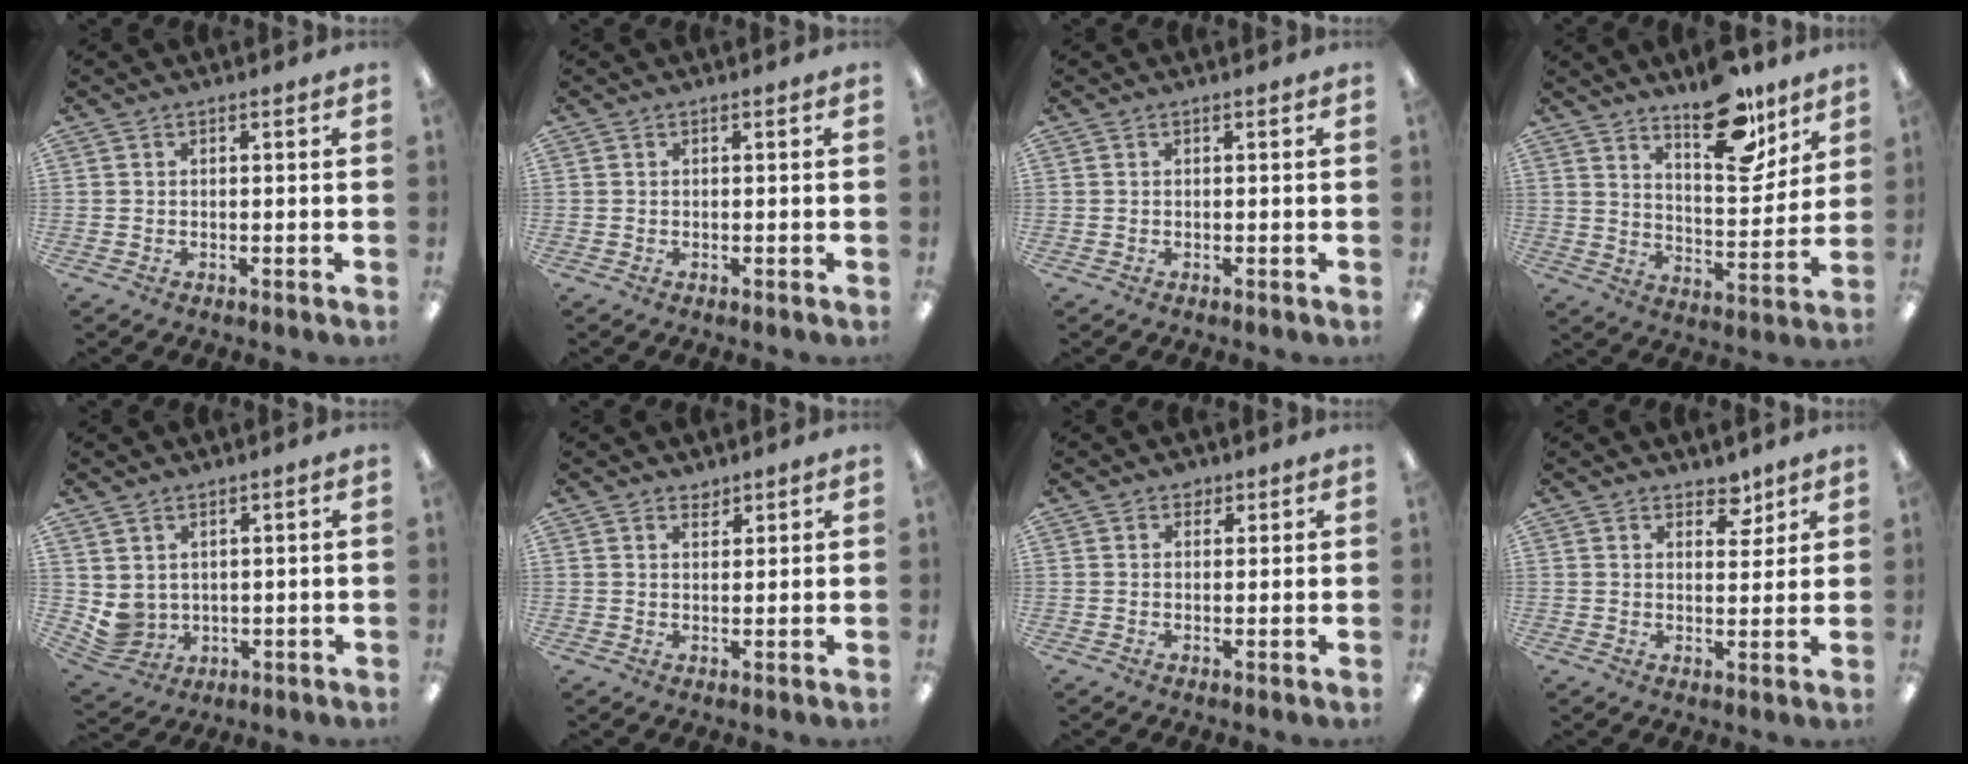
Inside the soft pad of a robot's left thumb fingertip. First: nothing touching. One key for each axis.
{"total": 0.0}
{"total": 0.0}
{"total": 16.4, "fx": 12.0, "fy": 6.7, "fz": 9.1, "tx": -0.115, "ty": -0.076, "tz": 0.202}
{"total": 4.8, "fx": 2.5, "fy": 3.8, "fz": 1.3, "tx": -0.051, "ty": -0.015, "tz": 0.050}
{"total": 1.9, "fx": 1.7, "fy": 0.8, "fz": 0.3, "tx": 0.002, "ty": -0.007, "tz": 0.031}
{"total": 1.8, "fx": 1.3, "fy": 1.2, "fz": 0.4, "tx": -0.002, "ty": -0.002, "tz": 0.022}
{"total": 4.9, "fx": 3.9, "fy": 2.5, "fz": 1.8, "tx": -0.004, "ty": -0.024, "tz": 0.064}